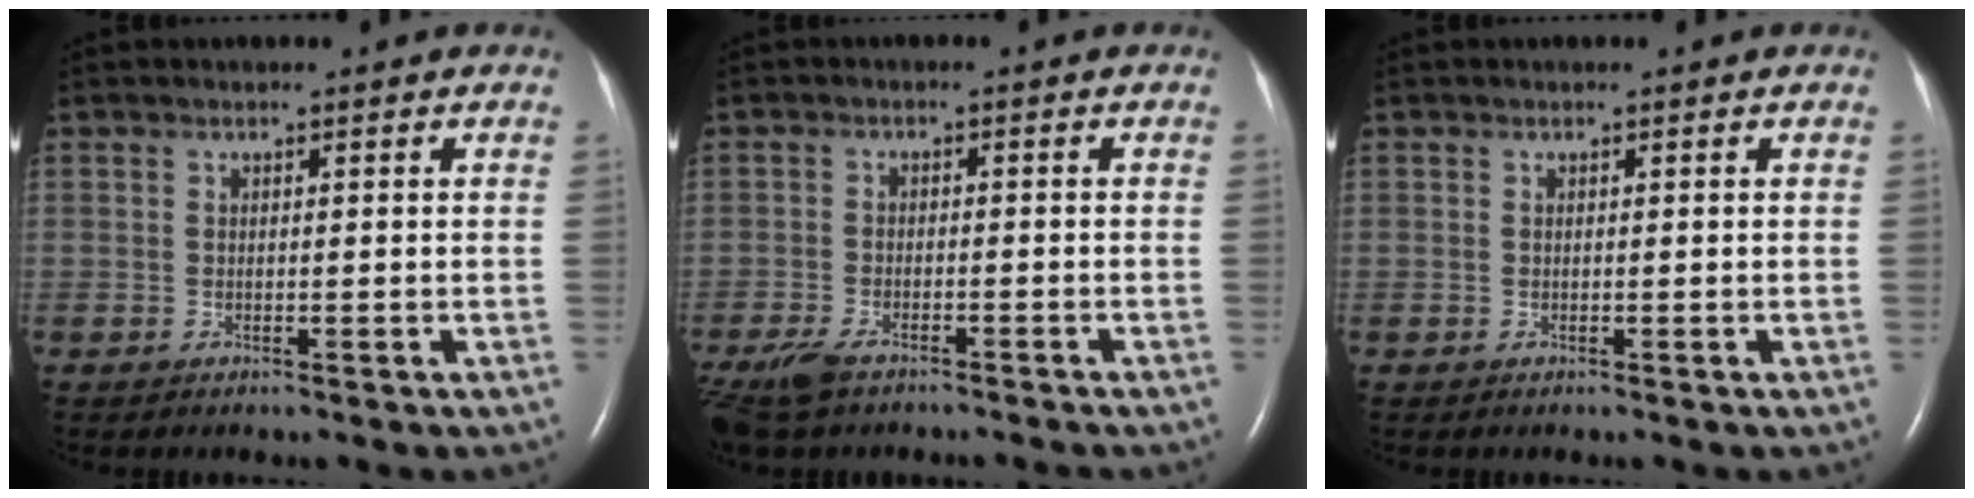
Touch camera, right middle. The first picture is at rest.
{"total": 7.6, "force": [-6.1, 2.0, 4.1], "torque": [-0.079, -0.015, -0.104]}
{"total": 0.0}